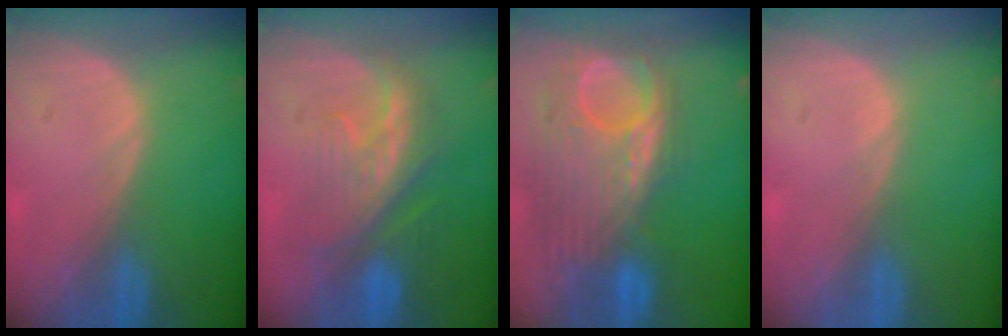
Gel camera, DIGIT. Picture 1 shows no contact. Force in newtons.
{"total": 8.5, "press": 8.2, "slide": 2.3}
{"total": 12.0, "press": 10.4, "slide": 6.0}
{"total": 0.6, "press": 0.1, "slide": 0.6}